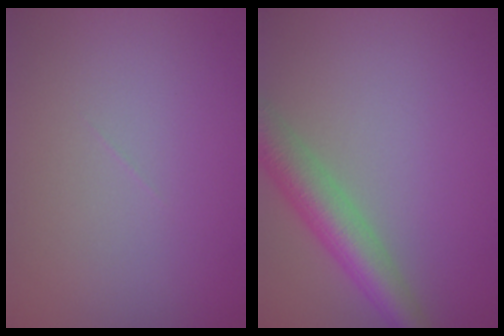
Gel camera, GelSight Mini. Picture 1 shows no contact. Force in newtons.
{"total": 5.3, "press": 5.3, "slide": 0.2}